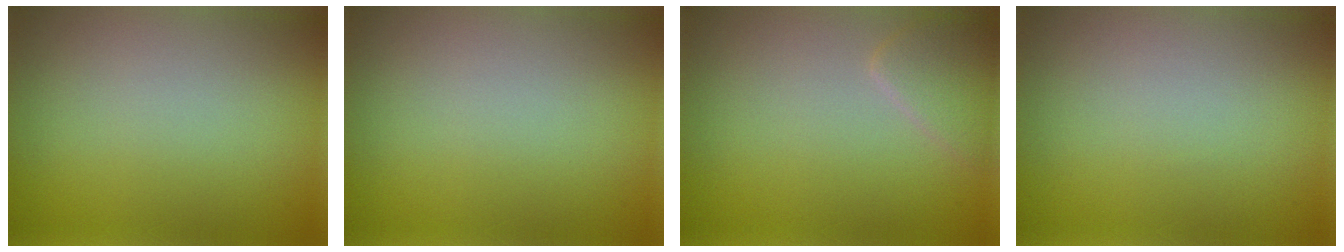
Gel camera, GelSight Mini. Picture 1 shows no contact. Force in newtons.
{"total": 0.0}
{"total": 1.9, "press": 1.9, "slide": 0.1}
{"total": 0.0}